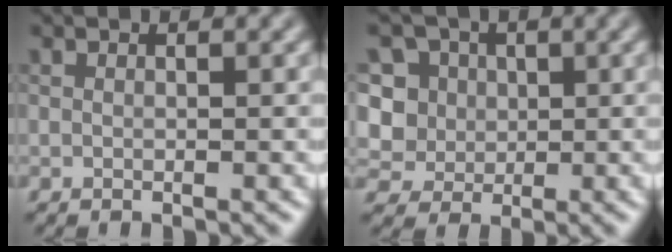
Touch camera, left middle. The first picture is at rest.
{"total": 7.7, "force": [1.3, 7.0, 2.8], "torque": [-0.066, 0.032, 0.006]}